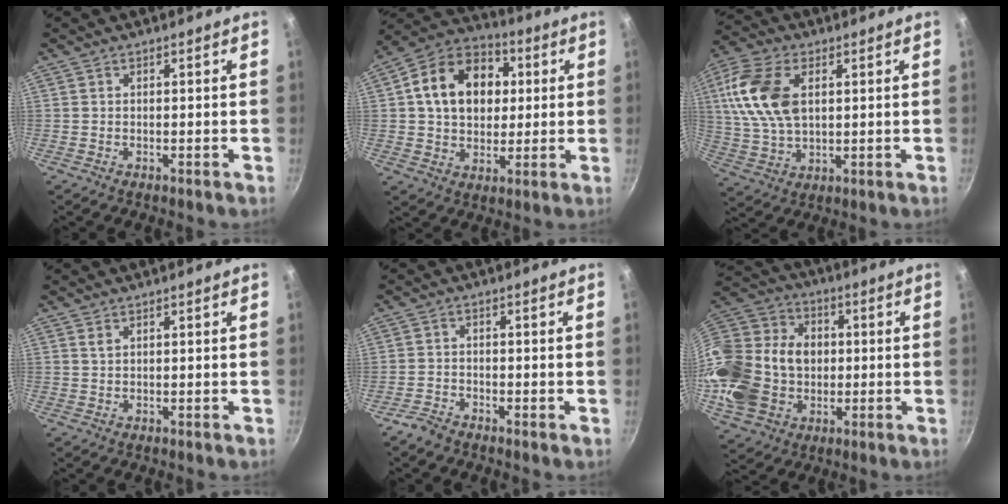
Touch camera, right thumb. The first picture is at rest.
{"total": 17.0, "force": [3.3, 12.7, 10.8], "torque": [-0.148, 0.022, 0.043]}
{"total": 14.6, "force": [3.5, 8.9, 11.1], "torque": [-0.209, -0.003, 0.065]}
{"total": 1.7, "force": [0.7, 0.8, 1.3], "torque": [-0.026, -0.003, 0.015]}
{"total": 2.6, "force": [-2.3, 1.0, 0.8], "torque": [-0.024, 0.017, -0.045]}
{"total": 24.8, "force": [-0.9, 19.8, 14.9], "torque": [-0.297, 0.042, -0.002]}